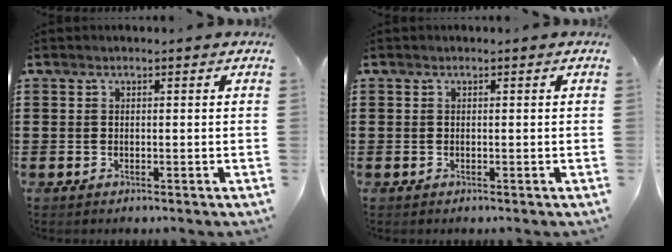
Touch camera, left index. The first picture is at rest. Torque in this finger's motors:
{"motor_torque": [0.01, 0.02, 0.00, 0.00]}